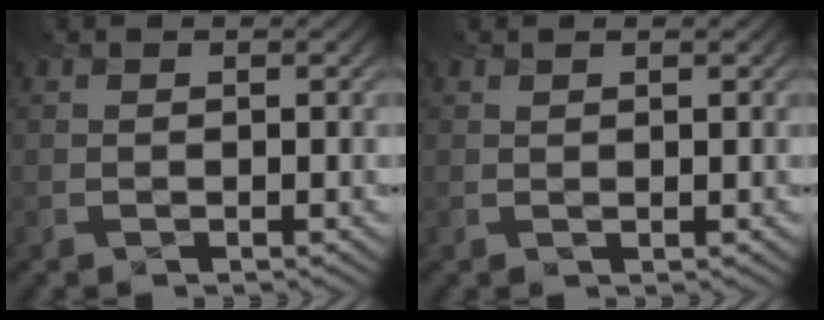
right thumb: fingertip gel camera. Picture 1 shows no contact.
{"total": 0.0}